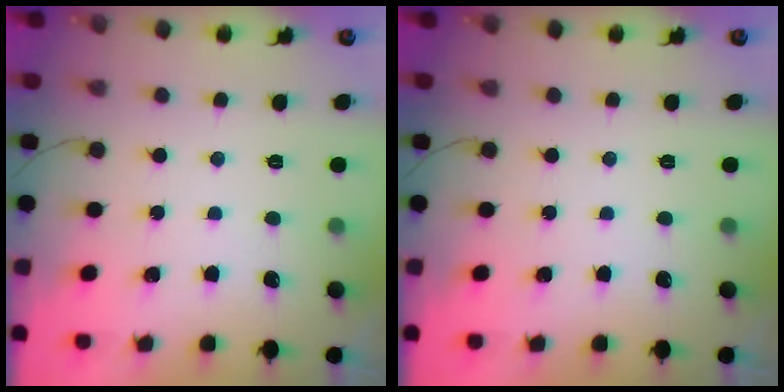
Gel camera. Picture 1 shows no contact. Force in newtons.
{"total": 0.0}